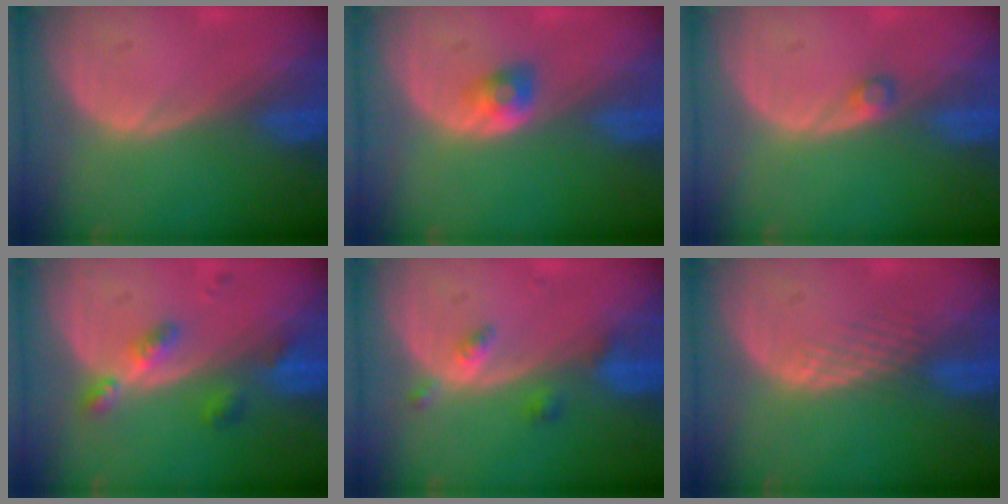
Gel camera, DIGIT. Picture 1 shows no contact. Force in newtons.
{"total": 2.3, "press": 2.2, "slide": 0.7}
{"total": 1.2, "press": 1.2, "slide": 0.2}
{"total": 4.8, "press": 4.3, "slide": 2.0}
{"total": 2.9, "press": 2.9, "slide": 0.2}
{"total": 1.8, "press": 1.8, "slide": 0.2}